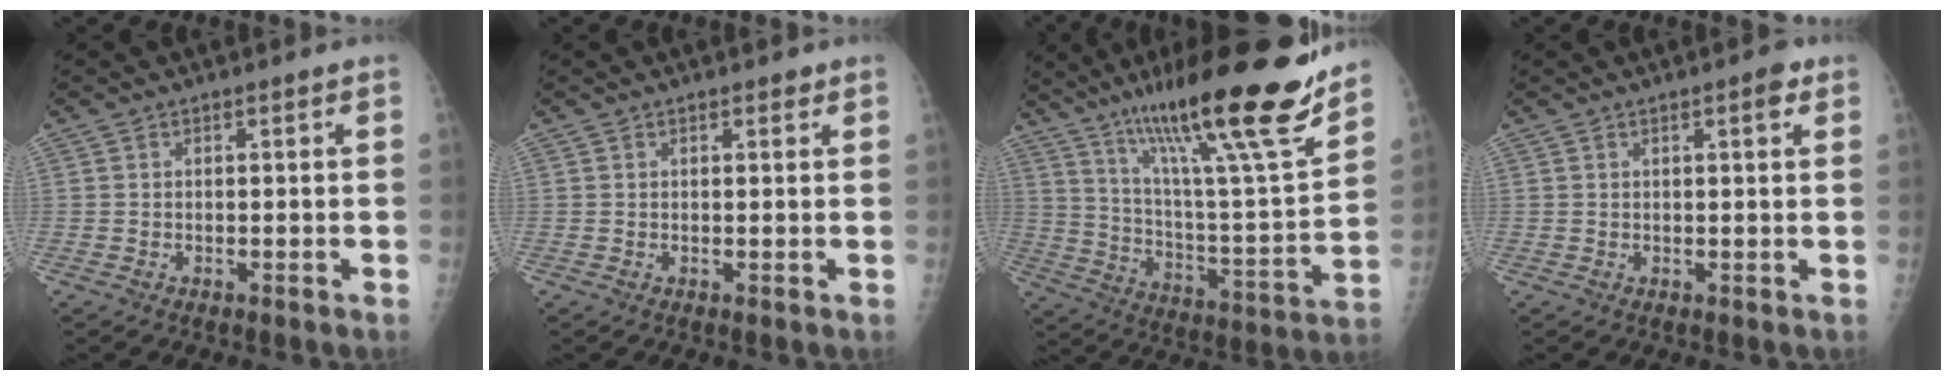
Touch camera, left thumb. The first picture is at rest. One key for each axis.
{"total": 1.4, "fx": 1.0, "fy": 0.5, "fz": 0.9, "tx": -0.008, "ty": -0.003, "tz": 0.011}
{"total": 27.2, "fx": 19.2, "fy": 2.8, "fz": 19.1, "tx": -0.288, "ty": -0.075, "tz": 0.315}
{"total": 2.6, "fx": 1.3, "fy": 0.6, "fz": 2.2, "tx": -0.026, "ty": -0.003, "tz": 0.015}